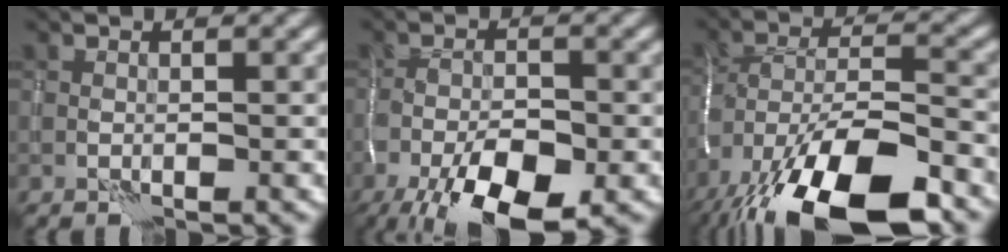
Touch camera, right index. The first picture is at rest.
{"total": 9.3, "force": [-4.9, 3.8, 7.0], "torque": [-0.138, -0.021, -0.083]}
{"total": 15.9, "force": [-10.3, 6.1, 10.5], "torque": [-0.218, -0.034, -0.162]}